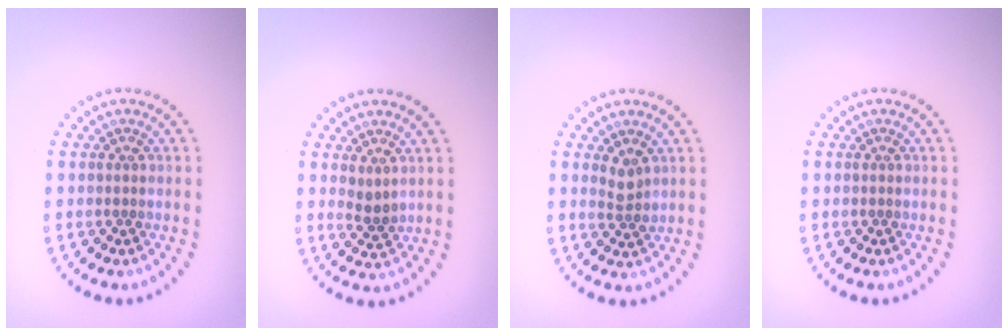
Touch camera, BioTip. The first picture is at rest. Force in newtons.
{"total": 1.3, "press": 1.0, "slide": 0.8}
{"total": 1.6, "press": 1.2, "slide": 1.0}
{"total": 0.0}